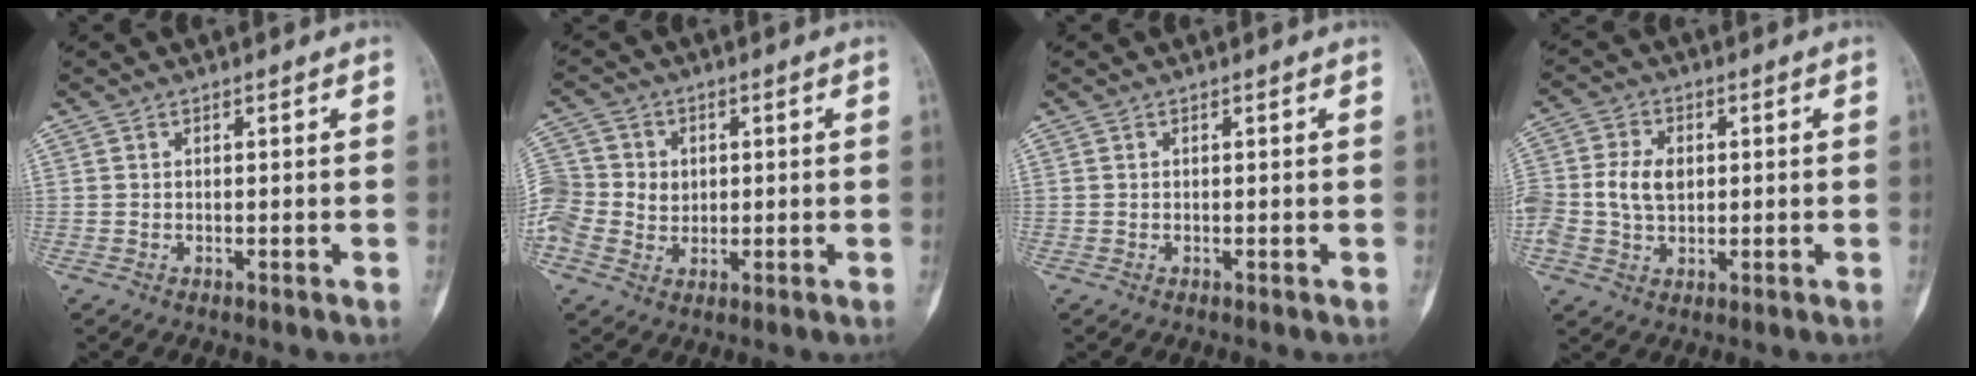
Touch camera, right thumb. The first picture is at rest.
{"total": 11.9, "force": [0.3, 10.9, 4.8], "torque": [-0.109, 0.022, 0.008]}
{"total": 0.0}
{"total": 7.9, "force": [0.2, 5.8, 5.3], "torque": [-0.107, 0.011, 0.005]}